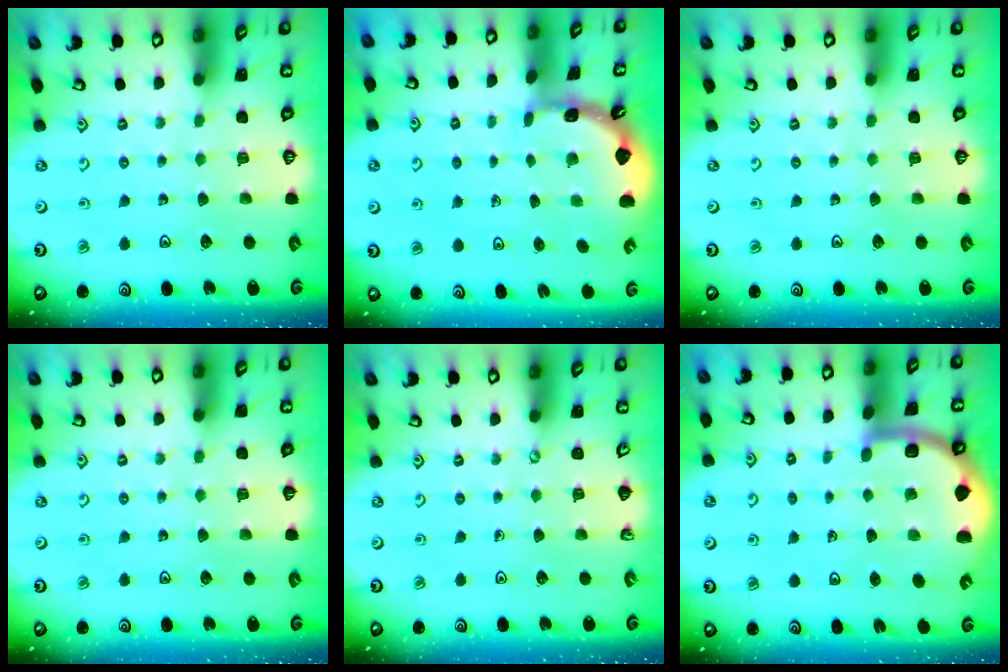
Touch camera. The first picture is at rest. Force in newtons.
{"total": 1.8, "press": 1.8, "slide": 0.1}
{"total": 0.0}
{"total": 0.0}
{"total": 0.0}
{"total": 4.8, "press": 4.7, "slide": 0.7}